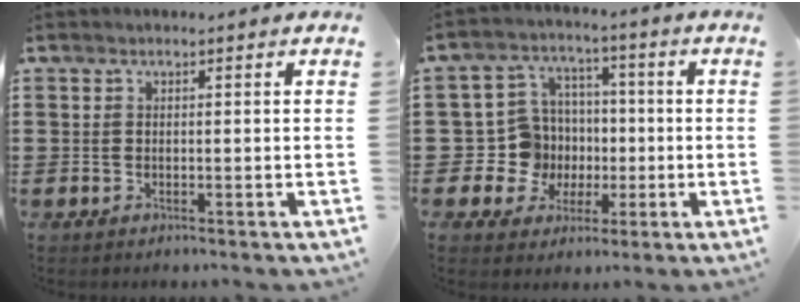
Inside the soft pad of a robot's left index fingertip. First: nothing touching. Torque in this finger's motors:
{"motor_torque": [0.77, 0.76, 0.32, 0.00]}